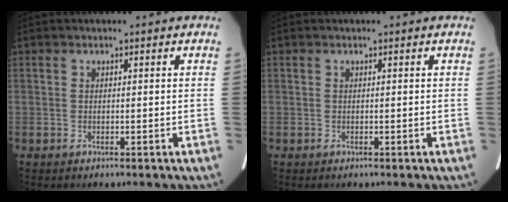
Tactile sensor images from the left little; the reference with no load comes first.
{"total": 0.0}